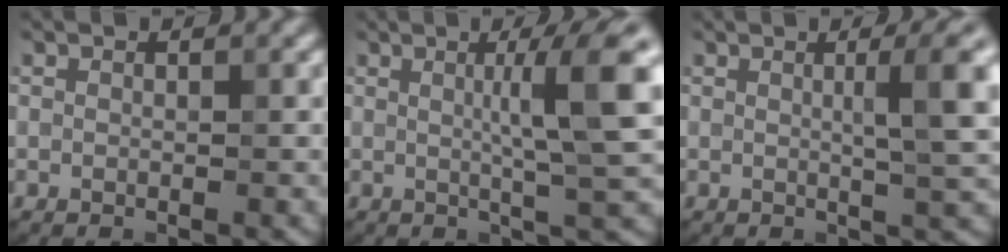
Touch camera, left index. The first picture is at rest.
{"total": 6.7, "force": [1.1, 0.9, 6.5], "torque": [-0.092, 0.010, 0.016]}
{"total": 5.3, "force": [0.8, 1.0, 5.1], "torque": [-0.065, 0.010, 0.011]}